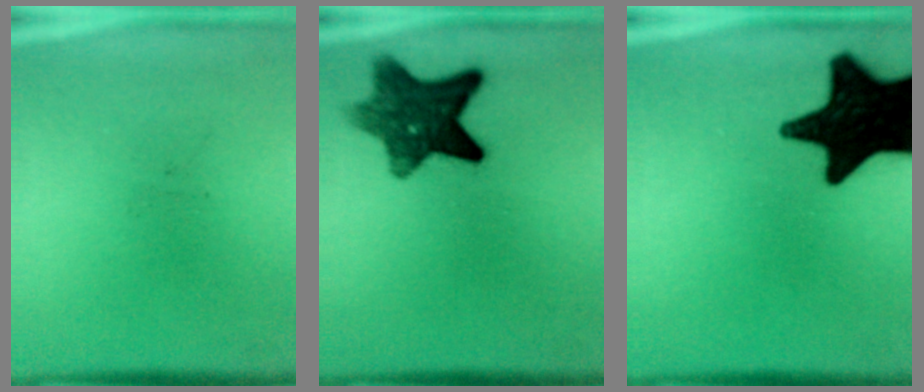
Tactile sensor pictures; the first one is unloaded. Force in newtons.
{"total": 9.7}
{"total": 19.4}